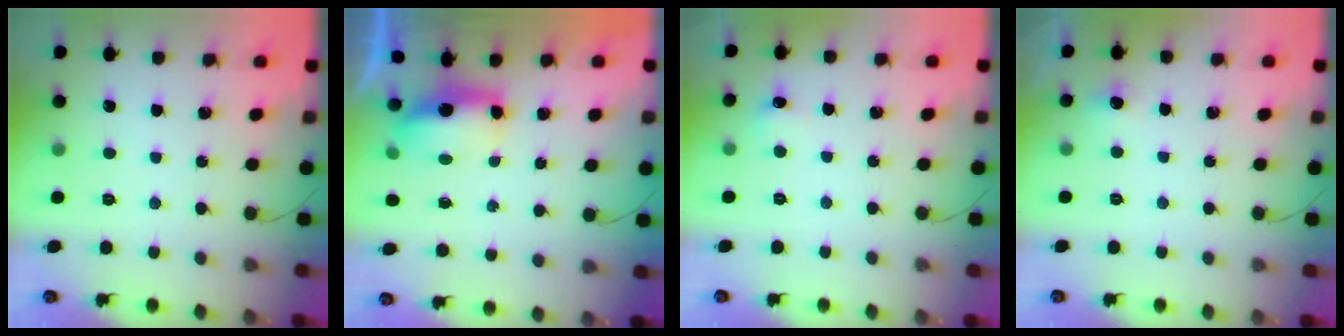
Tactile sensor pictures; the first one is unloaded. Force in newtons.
{"total": 5.8, "press": 5.8, "slide": 0.4}
{"total": 4.4, "press": 4.2, "slide": 1.2}
{"total": 4.0, "press": 3.7, "slide": 1.6}